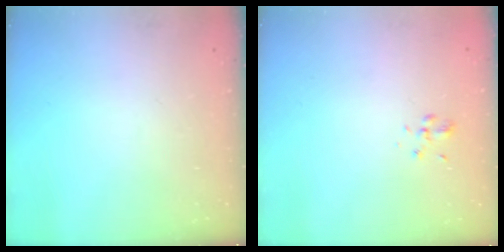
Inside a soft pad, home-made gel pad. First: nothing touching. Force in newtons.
{"total": 1.9, "press": 1.6, "slide": 0.9}